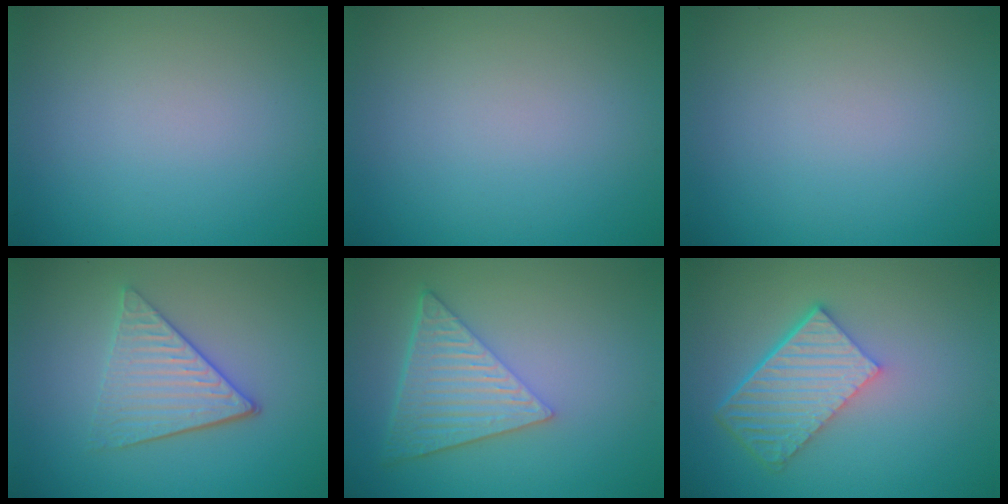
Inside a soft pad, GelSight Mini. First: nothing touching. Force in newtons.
{"total": 0.0}
{"total": 0.0}
{"total": 4.1, "press": 3.3, "slide": 2.3}
{"total": 6.5, "press": 4.6, "slide": 4.6}
{"total": 6.2, "press": 4.4, "slide": 4.3}